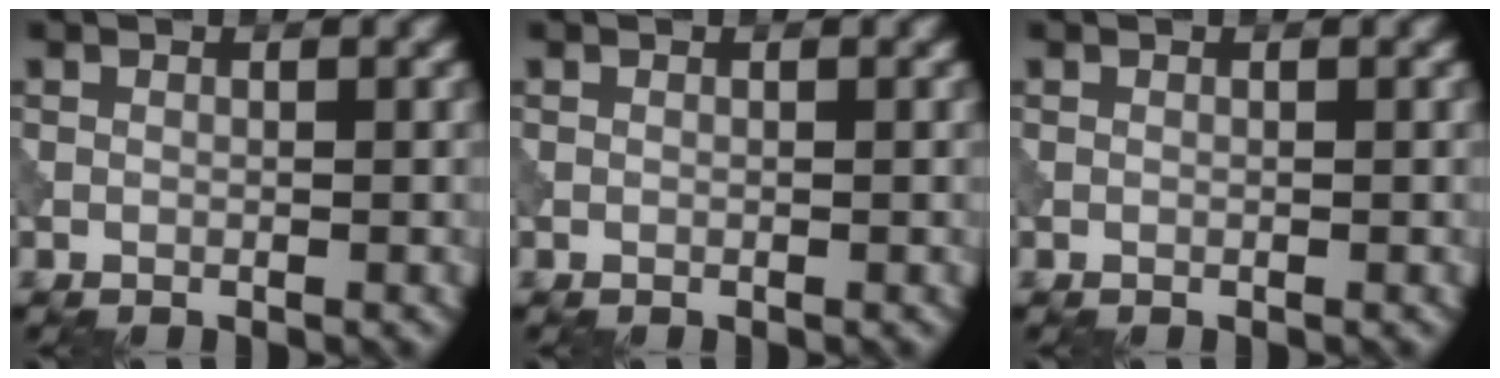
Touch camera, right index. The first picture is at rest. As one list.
[{"total": 0.0}, {"total": 0.0}]